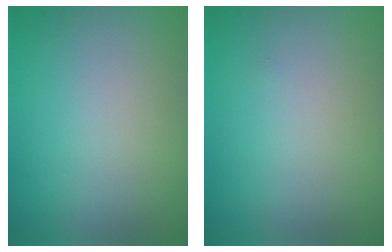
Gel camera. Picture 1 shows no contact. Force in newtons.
{"total": 0.0}